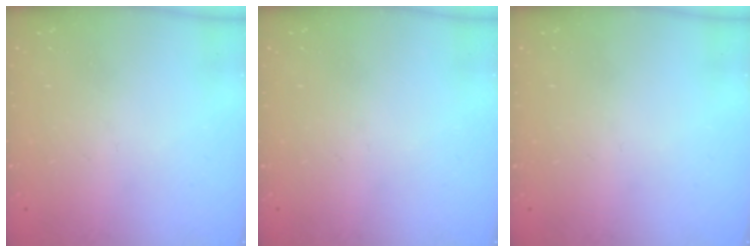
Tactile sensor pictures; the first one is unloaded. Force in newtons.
{"total": 0.0}
{"total": 0.0}